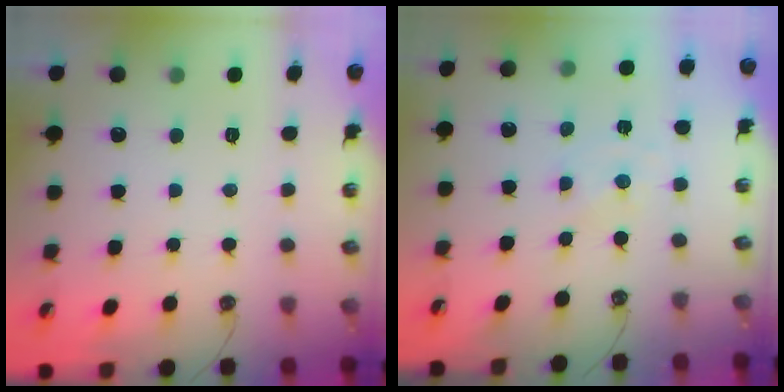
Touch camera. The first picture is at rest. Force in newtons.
{"total": 0.0}